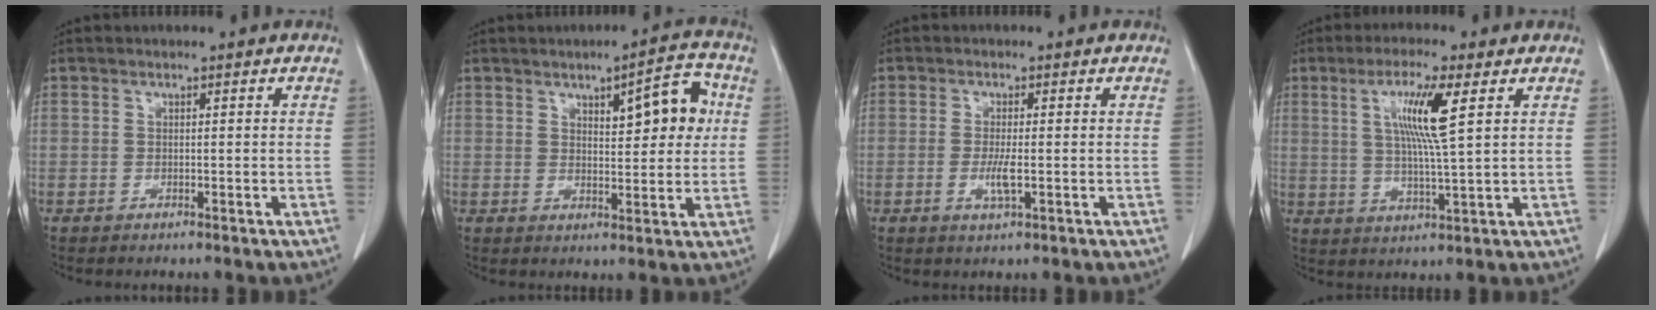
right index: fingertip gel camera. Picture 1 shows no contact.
{"total": 8.2, "force": [2.5, 2.5, 7.4], "torque": [-0.100, 0.016, 0.035]}
{"total": 3.0, "force": [-0.6, 0.4, 2.9], "torque": [-0.059, -0.005, -0.010]}
{"total": 8.9, "force": [2.9, -0.3, 8.4], "torque": [-0.158, -0.001, 0.054]}